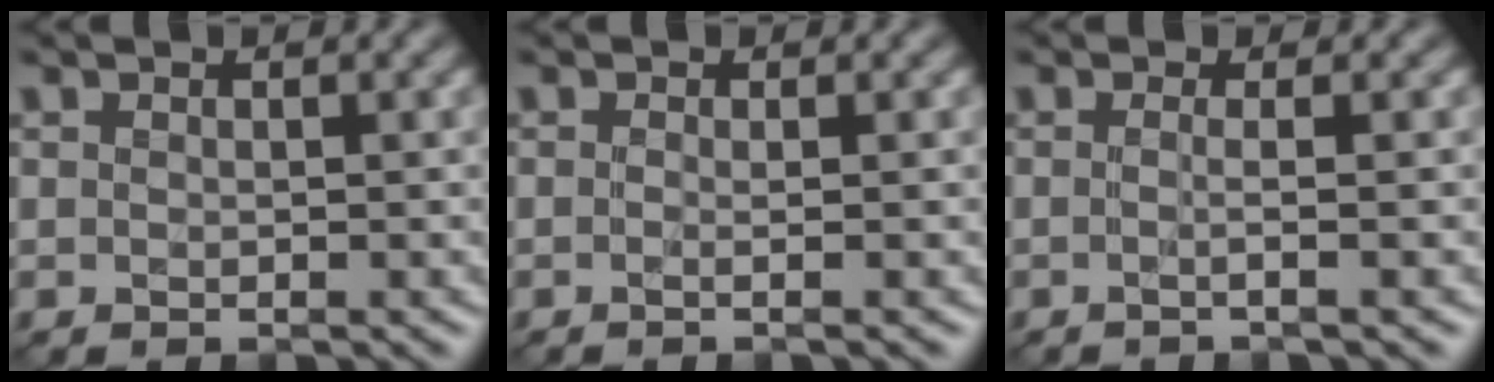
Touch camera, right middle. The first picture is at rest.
{"total": 1.5, "force": [-0.1, 0.6, 1.4], "torque": [-0.010, -0.010, -0.017]}
{"total": 2.3, "force": [-0.1, 0.8, 2.1], "torque": [-0.021, -0.009, -0.035]}